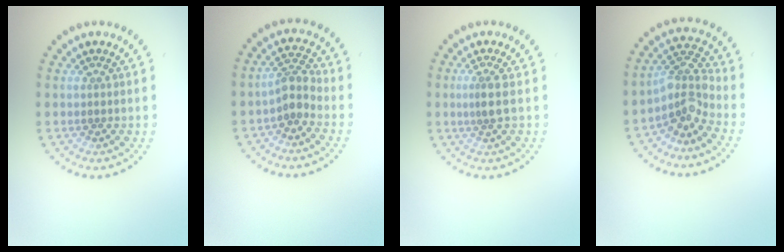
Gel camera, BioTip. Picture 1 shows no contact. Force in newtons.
{"total": 2.4, "press": 1.8, "slide": 1.5}
{"total": 1.9, "press": 1.3, "slide": 1.3}
{"total": 3.5, "press": 2.5, "slide": 2.4}